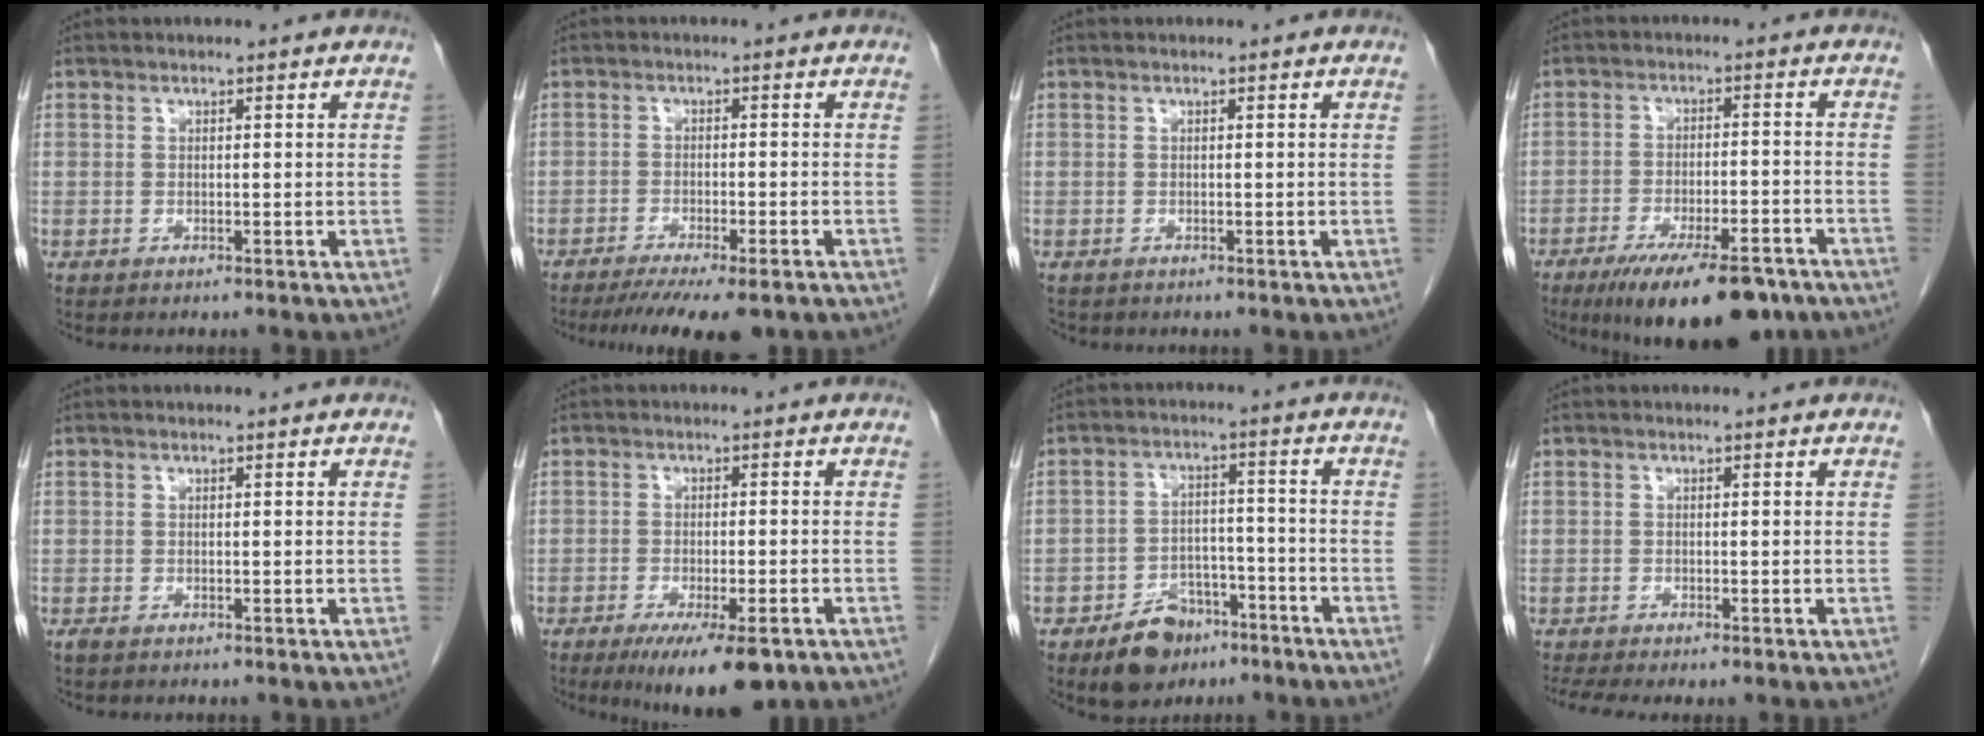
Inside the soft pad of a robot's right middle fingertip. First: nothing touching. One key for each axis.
{"total": 10.1, "fx": -7.8, "fy": 1.5, "fz": 6.2, "tx": -0.085, "ty": -0.018, "tz": -0.115}
{"total": 0.6, "fx": -0.5, "fy": 0.3, "fz": 0.0, "tx": -0.010, "ty": 0.001, "tz": -0.009}
{"total": 14.6, "fx": -10.6, "fy": 3.7, "fz": 9.2, "tx": -0.124, "ty": -0.014, "tz": -0.162}
{"total": 0.6, "fx": -0.4, "fy": 0.2, "fz": 0.3, "tx": -0.008, "ty": -0.002, "tz": -0.007}
{"total": 9.7, "fx": -6.1, "fy": 2.1, "fz": 7.2, "tx": -0.107, "ty": -0.019, "tz": -0.091}
{"total": 8.1, "fx": -5.6, "fy": 4.7, "fz": 3.5, "tx": -0.063, "ty": 0.007, "tz": -0.088}
{"total": 3.5, "fx": -2.7, "fy": 0.4, "fz": 2.2, "tx": -0.036, "ty": -0.008, "tz": -0.047}